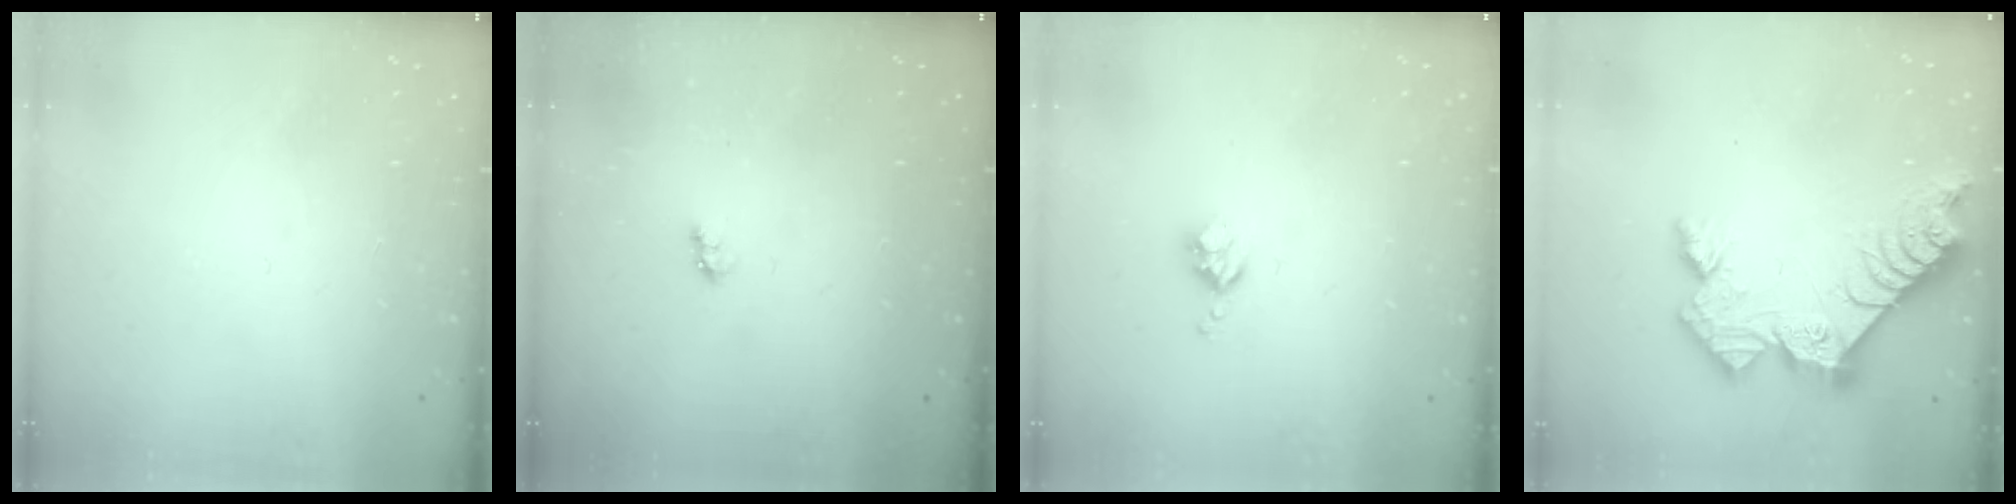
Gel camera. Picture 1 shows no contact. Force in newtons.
{"total": 2.6, "press": 2.6, "slide": 0.4}
{"total": 3.5, "press": 3.5, "slide": 0.4}
{"total": 11.2, "press": 11.2, "slide": 0.8}